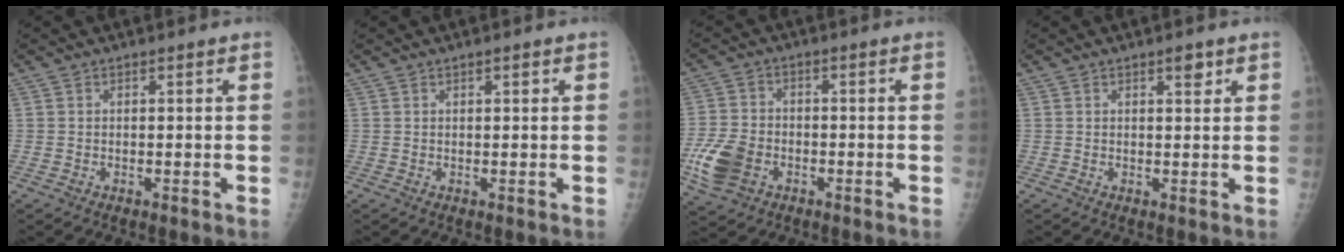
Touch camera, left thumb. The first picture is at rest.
{"total": 1.2, "force": [0.6, 0.4, 0.9], "torque": [-0.011, 0.000, 0.008]}
{"total": 9.0, "force": [-3.2, 6.4, 5.4], "torque": [-0.110, 0.009, -0.060]}
{"total": 2.1, "force": [1.3, 0.8, 1.4], "torque": [-0.013, -0.006, 0.018]}